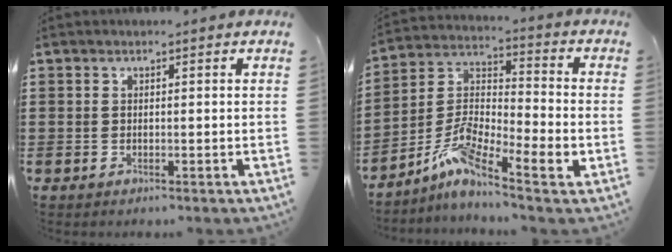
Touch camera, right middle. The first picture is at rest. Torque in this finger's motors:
{"motor_torque": [0.45, -0.53, 0.45, 0.18]}